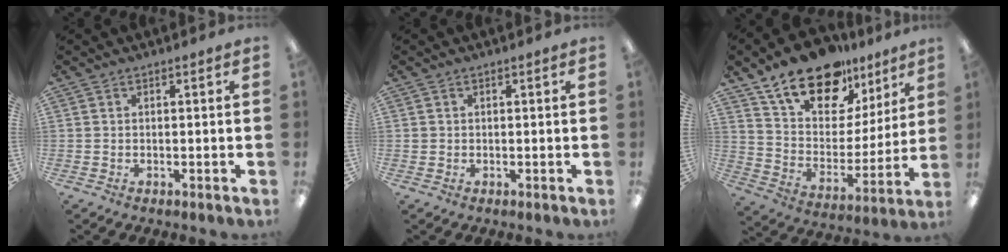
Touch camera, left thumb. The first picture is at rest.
{"total": 0.8, "force": [0.1, 0.8, 0.1], "torque": [-0.001, 0.006, 0.000]}
{"total": 18.9, "force": [14.6, 9.2, 7.7], "torque": [-0.144, -0.098, 0.261]}